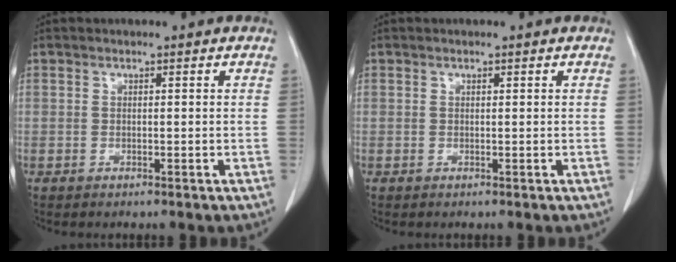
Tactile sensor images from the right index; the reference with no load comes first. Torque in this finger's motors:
{"motor_torque": [-0.09, 0.08, 0.01, -0.01]}